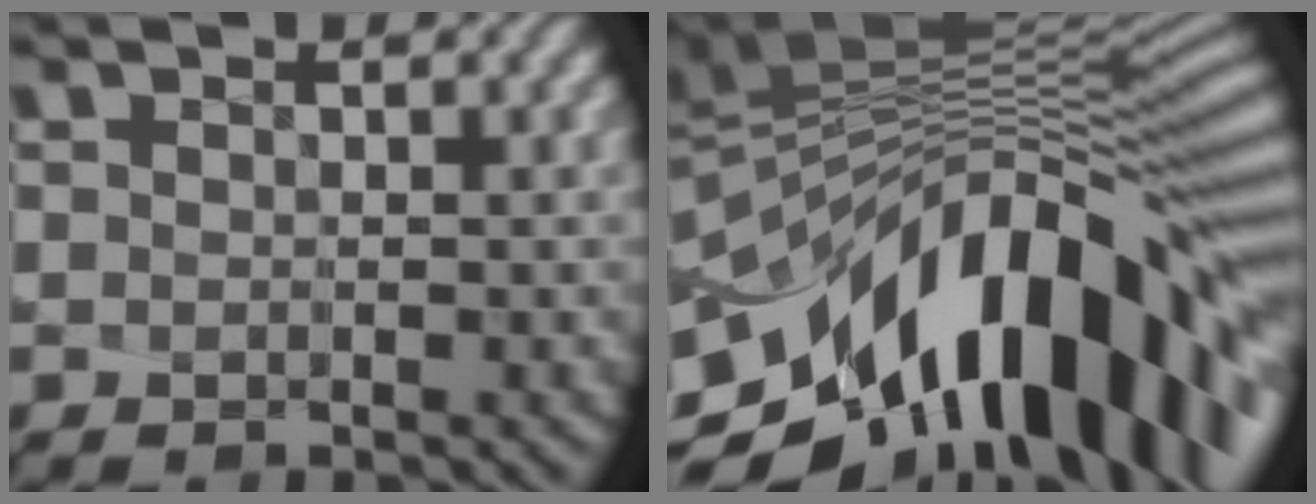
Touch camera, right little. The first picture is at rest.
{"total": 14.2, "force": [-7.7, 5.6, 10.5], "torque": [-0.165, -0.002, -0.130]}